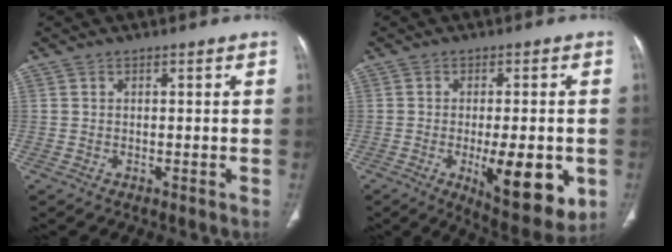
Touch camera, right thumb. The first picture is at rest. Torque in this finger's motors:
{"motor_torque": [1.86, 1.51, -0.01, 0.01, 0.40]}